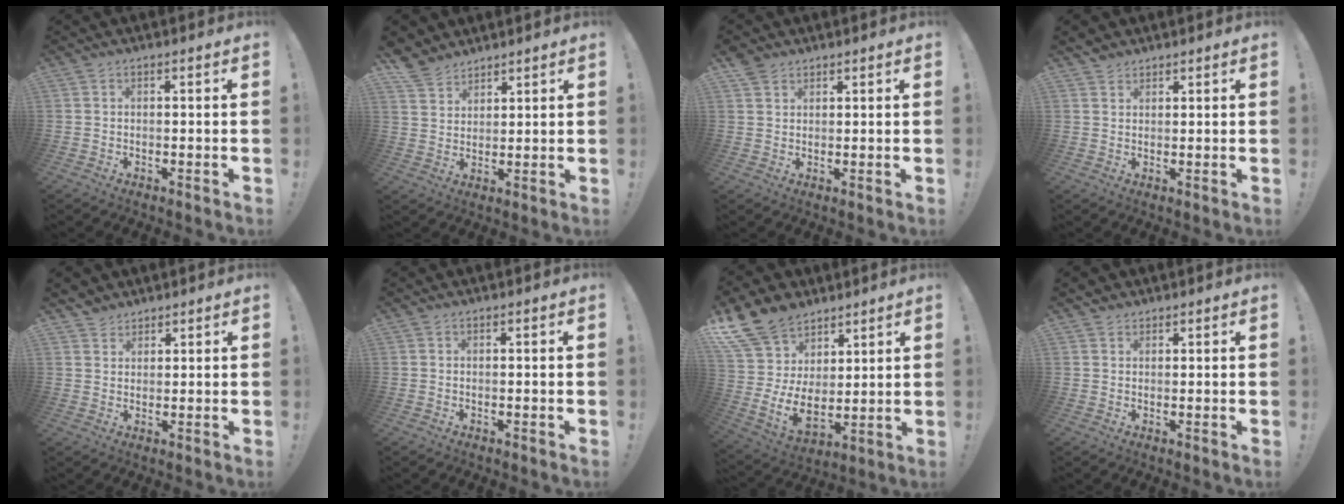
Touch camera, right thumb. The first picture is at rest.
{"total": 6.6, "force": [5.4, 3.6, 0.9], "torque": [-0.023, -0.039, 0.109]}
{"total": 3.2, "force": [2.4, 1.9, 0.7], "torque": [-0.010, -0.012, 0.046]}
{"total": 2.4, "force": [2.0, 1.4, 0.2], "torque": [0.001, -0.013, 0.037]}
{"total": 3.3, "force": [2.7, 1.9, 0.1], "torque": [-0.002, -0.015, 0.050]}
{"total": 0.0}
{"total": 16.0, "force": [7.4, 11.4, 8.5], "torque": [-0.177, -0.059, 0.148]}
{"total": 1.8, "force": [1.3, 1.2, 0.2], "torque": [-0.002, -0.005, 0.025]}